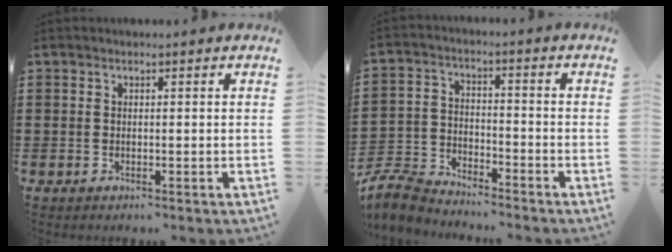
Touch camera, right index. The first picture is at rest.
{"total": 6.1, "force": [-5.9, 1.3, 1.1], "torque": [-0.044, 0.000, -0.121]}